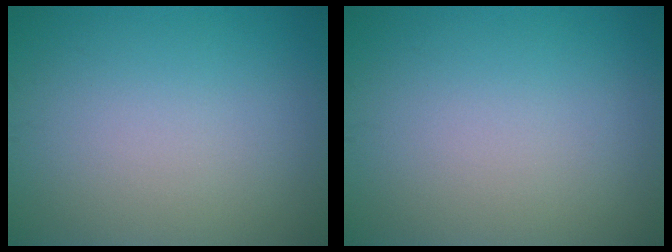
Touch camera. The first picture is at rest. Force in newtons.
{"total": 0.0}